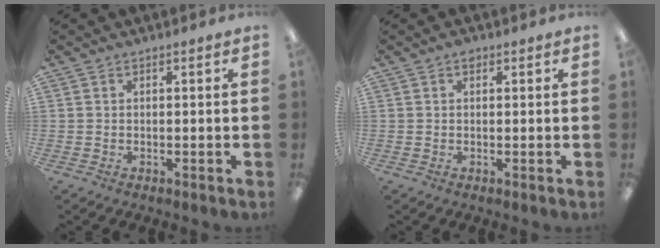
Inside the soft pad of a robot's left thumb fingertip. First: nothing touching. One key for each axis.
{"total": 1.1, "fx": 0.6, "fy": 0.8, "fz": 0.6, "tx": -0.005, "ty": -0.002, "tz": 0.009}